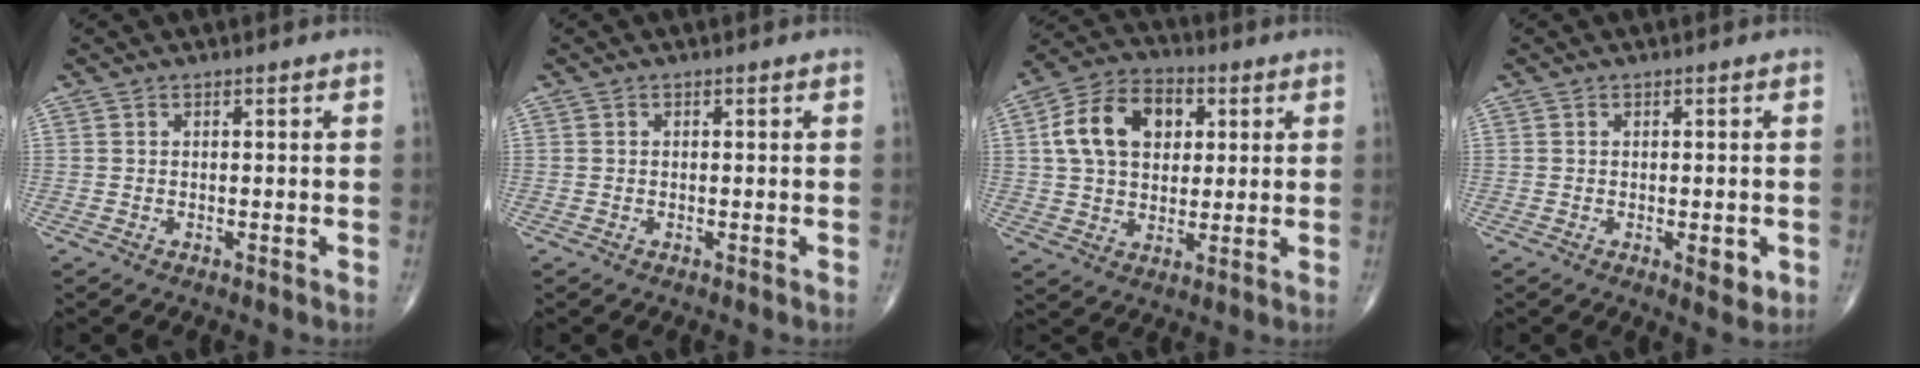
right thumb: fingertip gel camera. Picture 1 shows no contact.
{"total": 0.0}
{"total": 14.2, "force": [3.3, 9.9, 9.6], "torque": [-0.145, 0.010, 0.050]}
{"total": 3.6, "force": [-0.9, 1.5, 3.1], "torque": [-0.033, -0.006, -0.008]}